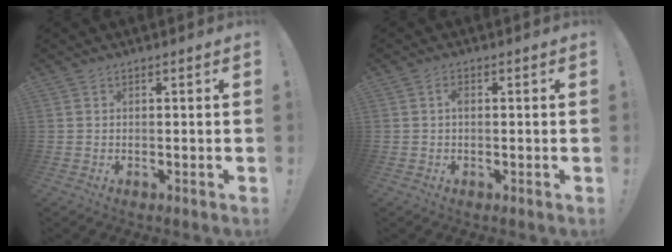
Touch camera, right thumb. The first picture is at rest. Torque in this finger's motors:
{"motor_torque": [0.10, 0.29, 0.07, -0.13, 0.00]}